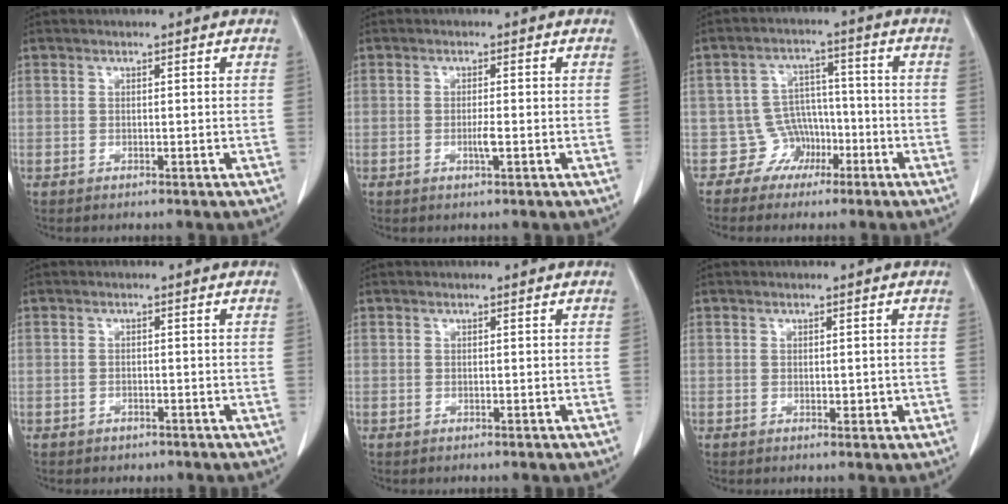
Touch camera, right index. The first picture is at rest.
{"total": 1.6, "force": [-0.5, 0.0, 1.6], "torque": [-0.032, -0.003, -0.008]}
{"total": 5.2, "force": [-2.7, 4.4, -0.3], "torque": [0.023, 0.019, -0.044]}
{"total": 1.3, "force": [-0.8, 0.9, 0.3], "torque": [-0.009, 0.002, -0.009]}
{"total": 0.0}
{"total": 1.4, "force": [-0.1, 0.7, 1.2], "torque": [-0.017, -0.003, 0.003]}